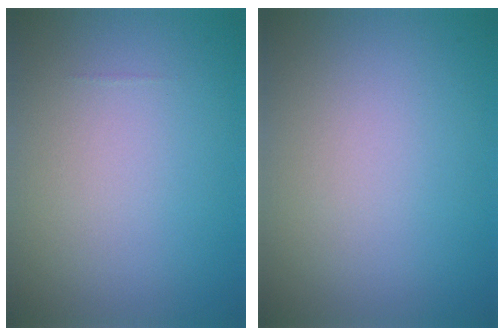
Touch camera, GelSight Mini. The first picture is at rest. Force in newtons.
{"total": 0.0}